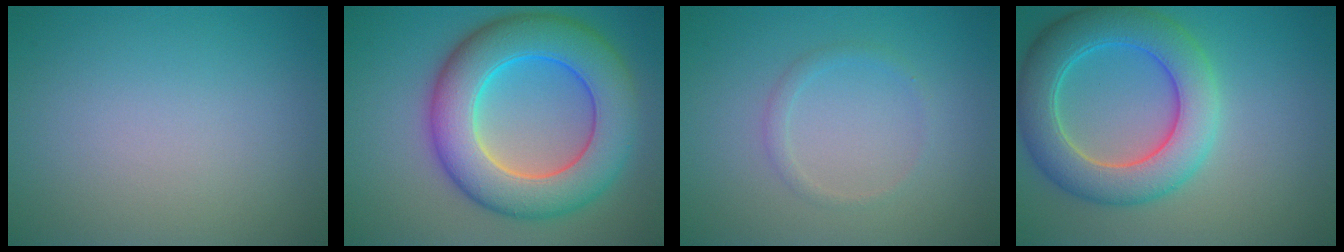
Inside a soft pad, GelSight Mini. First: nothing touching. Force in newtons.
{"total": 10.6, "press": 10.6, "slide": 0.1}
{"total": 1.1, "press": 1.1, "slide": 0.0}
{"total": 7.6, "press": 7.6, "slide": 0.2}